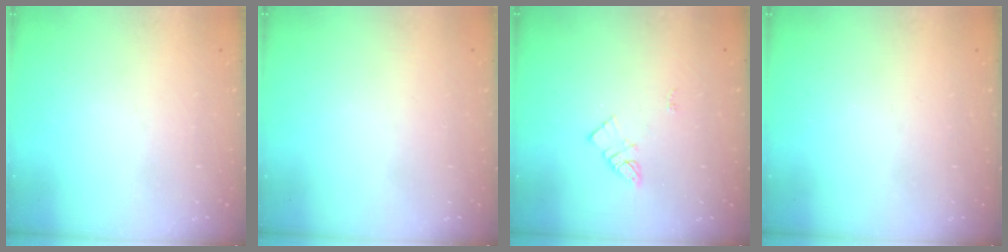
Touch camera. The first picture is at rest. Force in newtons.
{"total": 1.6, "press": 1.6, "slide": 0.1}
{"total": 3.9, "press": 3.9, "slide": 0.3}
{"total": 0.0}